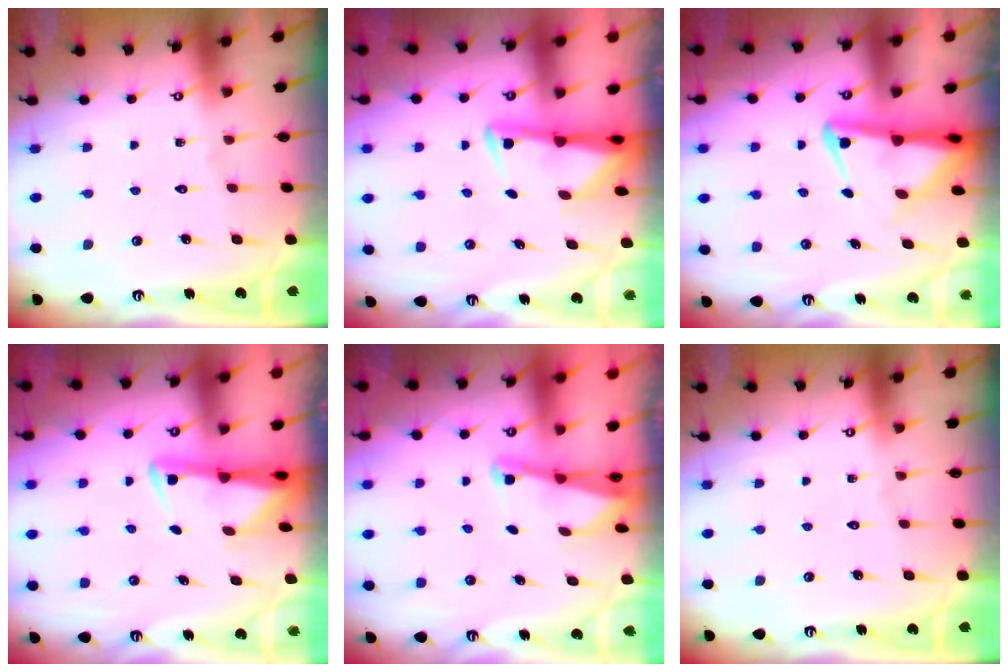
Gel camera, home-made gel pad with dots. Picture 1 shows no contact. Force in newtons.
{"total": 2.9, "press": 2.9, "slide": 0.4}
{"total": 5.5, "press": 5.4, "slide": 1.2}
{"total": 2.7, "press": 2.6, "slide": 0.5}
{"total": 1.4, "press": 1.4, "slide": 0.2}
{"total": 0.0}